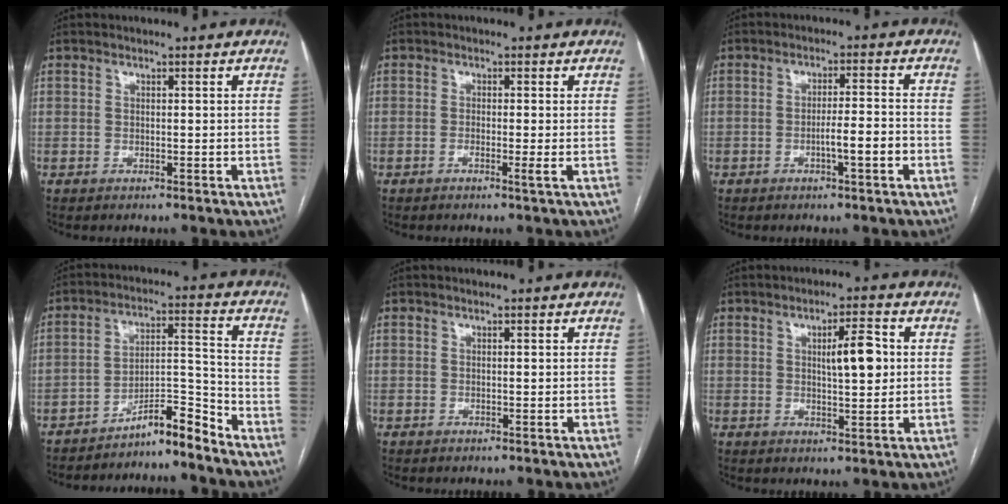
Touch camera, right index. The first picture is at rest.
{"total": 1.5, "force": [-0.5, -0.2, 1.4], "torque": [-0.024, -0.003, -0.010]}
{"total": 4.6, "force": [-1.8, 0.2, 4.3], "torque": [-0.066, 0.003, -0.028]}
{"total": 7.3, "force": [-6.7, 0.1, 3.0], "torque": [-0.041, 0.024, -0.112]}
{"total": 0.0}
{"total": 6.2, "force": [1.1, 1.4, 5.9], "torque": [-0.093, 0.007, 0.021]}